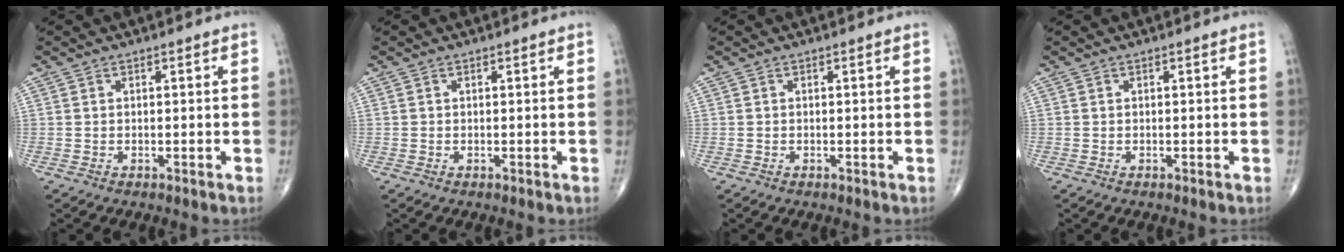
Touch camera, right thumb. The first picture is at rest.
{"total": 0.0}
{"total": 0.0}
{"total": 0.0}